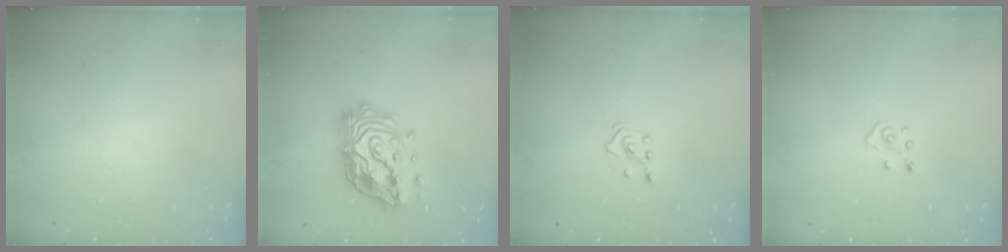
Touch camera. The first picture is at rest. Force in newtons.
{"total": 19.6, "press": 19.5, "slide": 2.3}
{"total": 2.0, "press": 1.8, "slide": 0.9}
{"total": 2.7, "press": 2.7, "slide": 0.2}